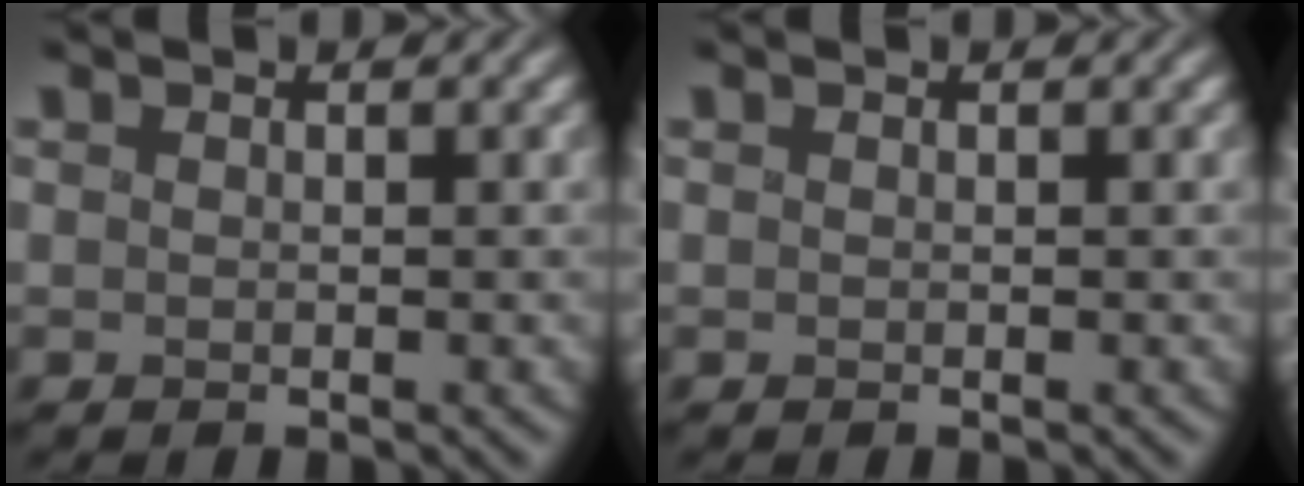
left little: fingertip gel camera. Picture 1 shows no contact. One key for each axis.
{"total": 0.0}